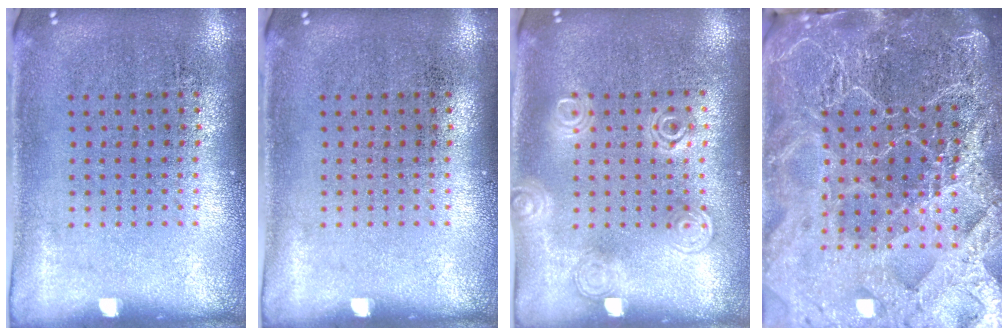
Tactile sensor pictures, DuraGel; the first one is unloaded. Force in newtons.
{"total": 0.0}
{"total": 1.2, "press": 1.2, "slide": 0.3}
{"total": 5.7, "press": 5.0, "slide": 2.7}